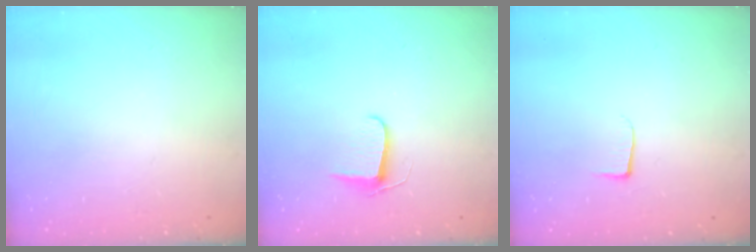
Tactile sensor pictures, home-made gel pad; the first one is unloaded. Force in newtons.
{"total": 6.3, "press": 6.2, "slide": 0.5}
{"total": 3.7, "press": 3.7, "slide": 0.5}